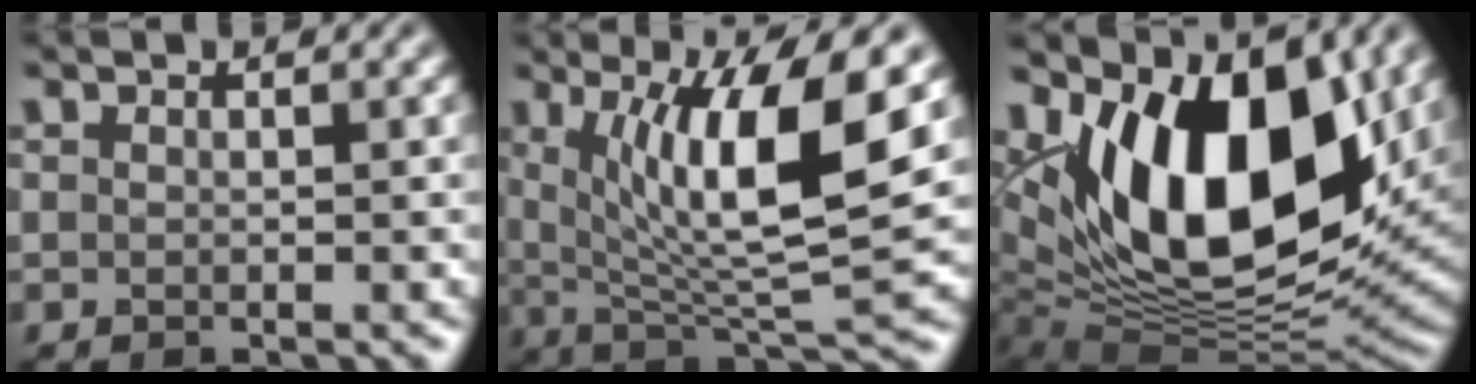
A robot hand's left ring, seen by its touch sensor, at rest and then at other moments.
{"total": 10.8, "force": [3.0, 2.5, 10.1], "torque": [-0.163, -0.010, 0.059]}
{"total": 15.4, "force": [5.5, 8.3, 11.8], "torque": [-0.189, -0.002, 0.091]}